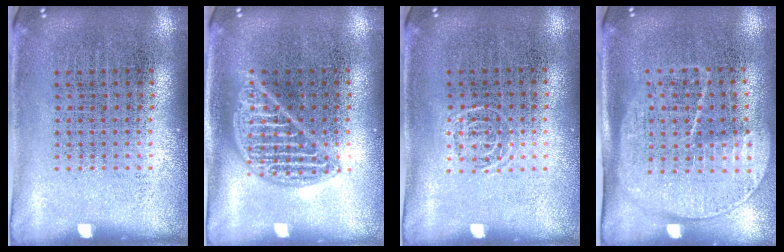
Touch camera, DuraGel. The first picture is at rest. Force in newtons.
{"total": 2.3, "press": 2.2, "slide": 0.3}
{"total": 0.5, "press": 0.4, "slide": 0.3}
{"total": 1.8, "press": 1.4, "slide": 1.0}